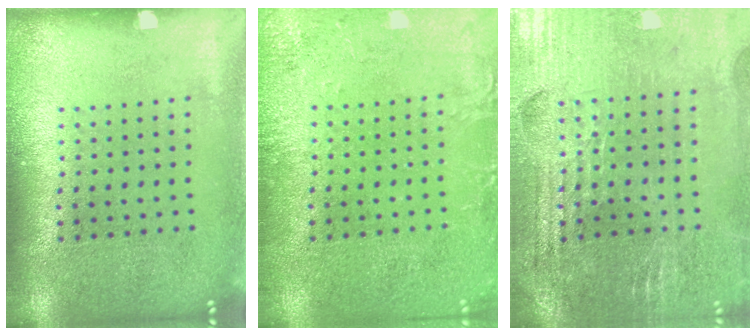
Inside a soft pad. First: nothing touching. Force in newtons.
{"total": 2.2, "press": 2.2, "slide": 0.3}
{"total": 2.8, "press": 2.8, "slide": 0.4}